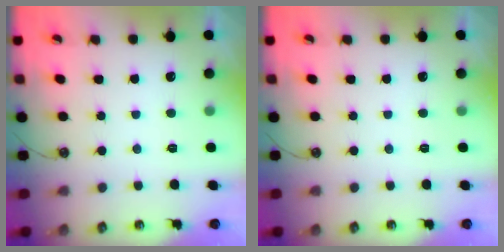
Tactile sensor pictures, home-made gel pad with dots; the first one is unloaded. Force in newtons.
{"total": 0.0}